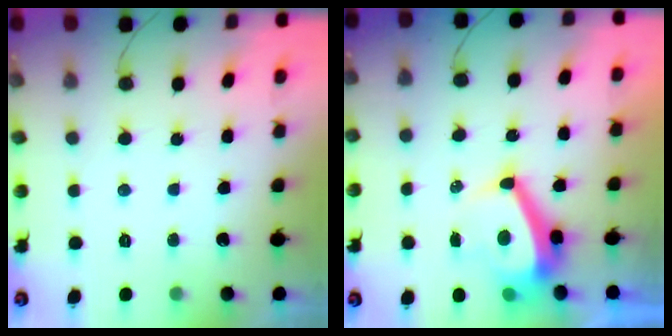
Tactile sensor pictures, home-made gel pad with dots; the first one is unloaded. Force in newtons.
{"total": 8.8, "press": 8.7, "slide": 1.1}